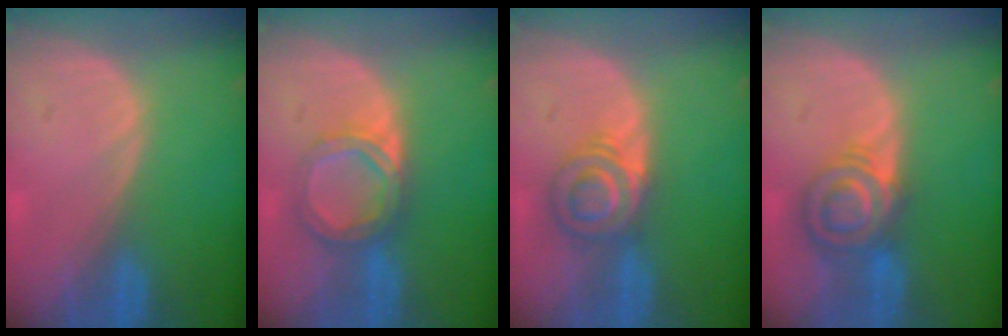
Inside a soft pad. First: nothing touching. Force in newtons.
{"total": 5.7, "press": 5.2, "slide": 2.2}
{"total": 5.7, "press": 5.6, "slide": 1.0}
{"total": 6.9, "press": 6.4, "slide": 2.5}